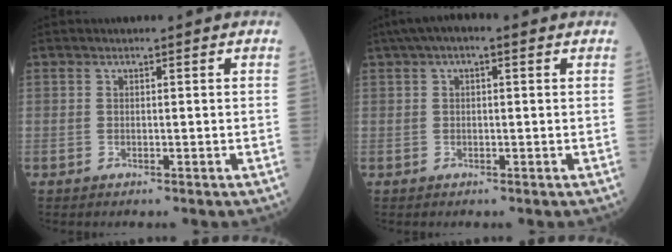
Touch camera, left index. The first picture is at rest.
{"total": 4.9, "force": [2.6, 1.5, 3.8], "torque": [-0.071, 0.036, 0.038]}